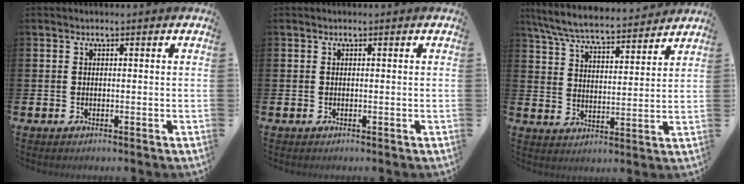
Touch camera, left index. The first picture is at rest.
{"total": 0.0}
{"total": 7.0, "force": [6.6, 0.9, 2.2], "torque": [-0.066, -0.044, 0.115]}